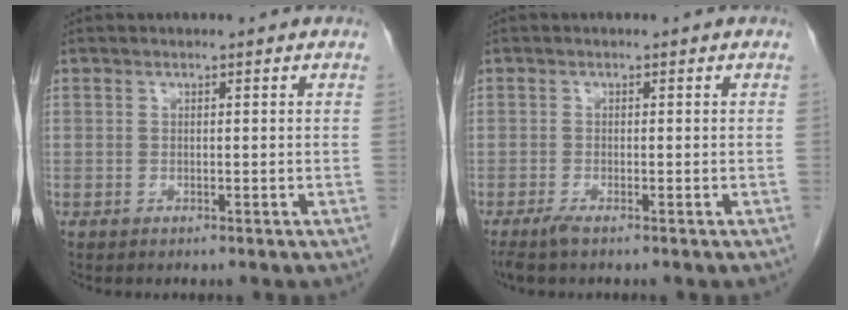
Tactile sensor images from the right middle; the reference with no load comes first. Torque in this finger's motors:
{"motor_torque": [0.42, -0.09, 0.10, 0.03]}